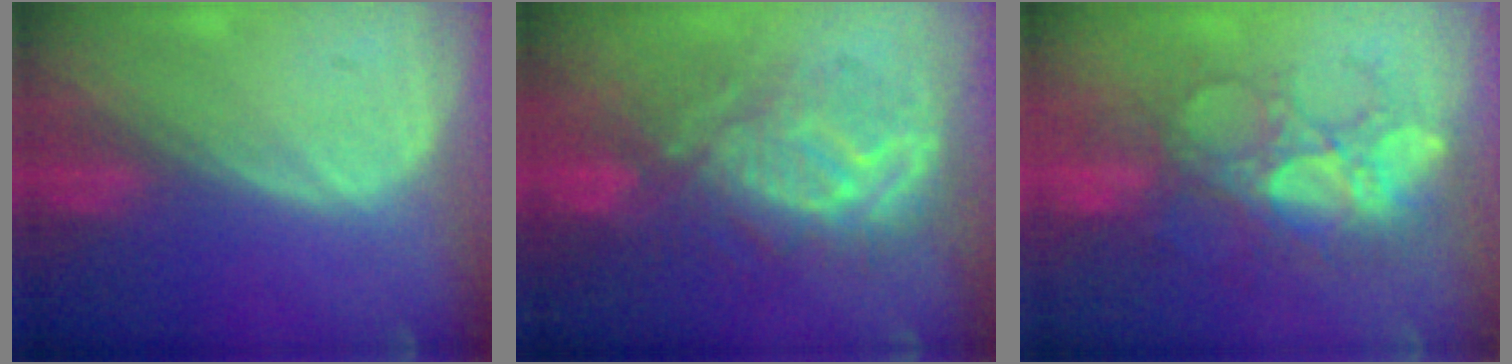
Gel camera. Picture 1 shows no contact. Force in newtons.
{"total": 9.4, "press": 9.4, "slide": 0.6}
{"total": 8.9, "press": 8.7, "slide": 1.6}